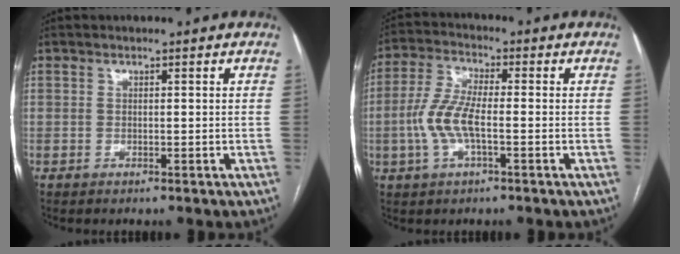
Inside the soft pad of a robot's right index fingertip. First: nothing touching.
{"total": 7.6, "force": [-1.6, 2.2, 7.1], "torque": [-0.164, 0.007, -0.035]}